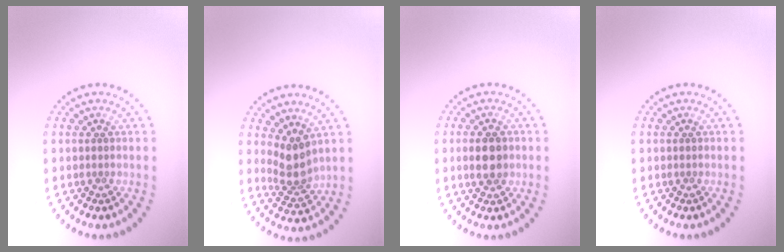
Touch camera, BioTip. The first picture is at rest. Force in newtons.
{"total": 2.9, "press": 2.2, "slide": 1.9}
{"total": 2.9, "press": 2.9, "slide": 0.0}
{"total": 0.0}